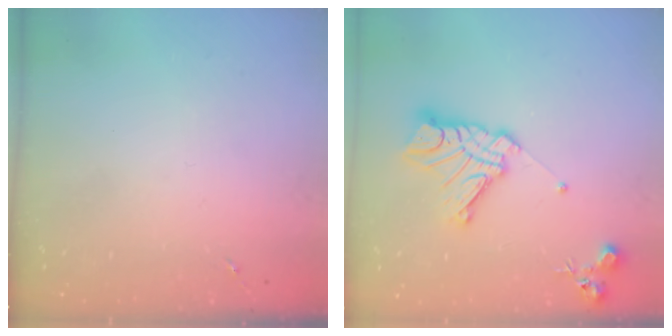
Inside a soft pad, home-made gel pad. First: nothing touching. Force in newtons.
{"total": 16.1, "press": 16.0, "slide": 1.6}